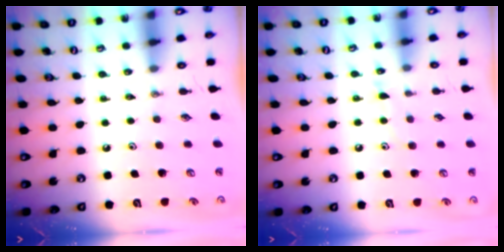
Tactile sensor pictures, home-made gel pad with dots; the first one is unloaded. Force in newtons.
{"total": 6.0, "press": 6.0, "slide": 0.6}